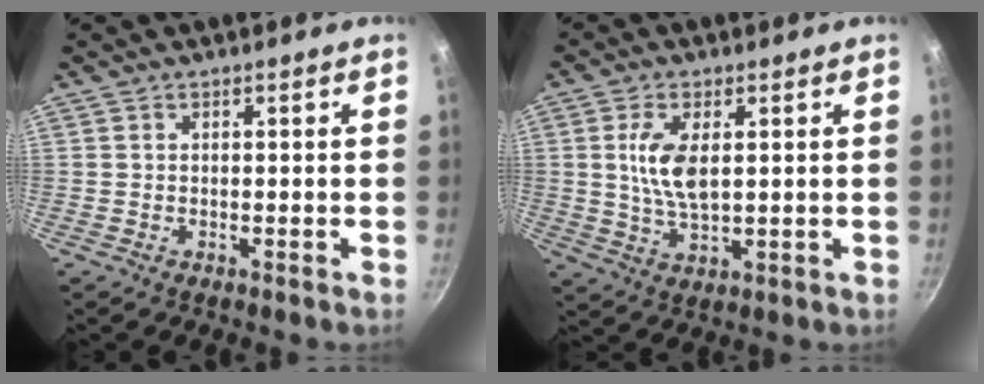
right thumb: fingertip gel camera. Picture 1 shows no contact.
{"total": 8.0, "force": [1.5, 3.7, 6.9], "torque": [-0.130, -0.009, 0.032]}